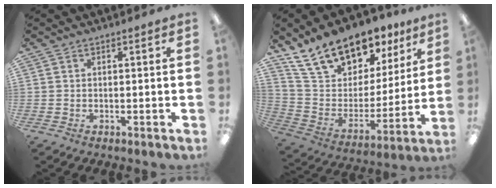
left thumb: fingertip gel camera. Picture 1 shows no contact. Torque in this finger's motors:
{"motor_torque": [0.47, 0.49, 1.51, -1.26, 0.18]}